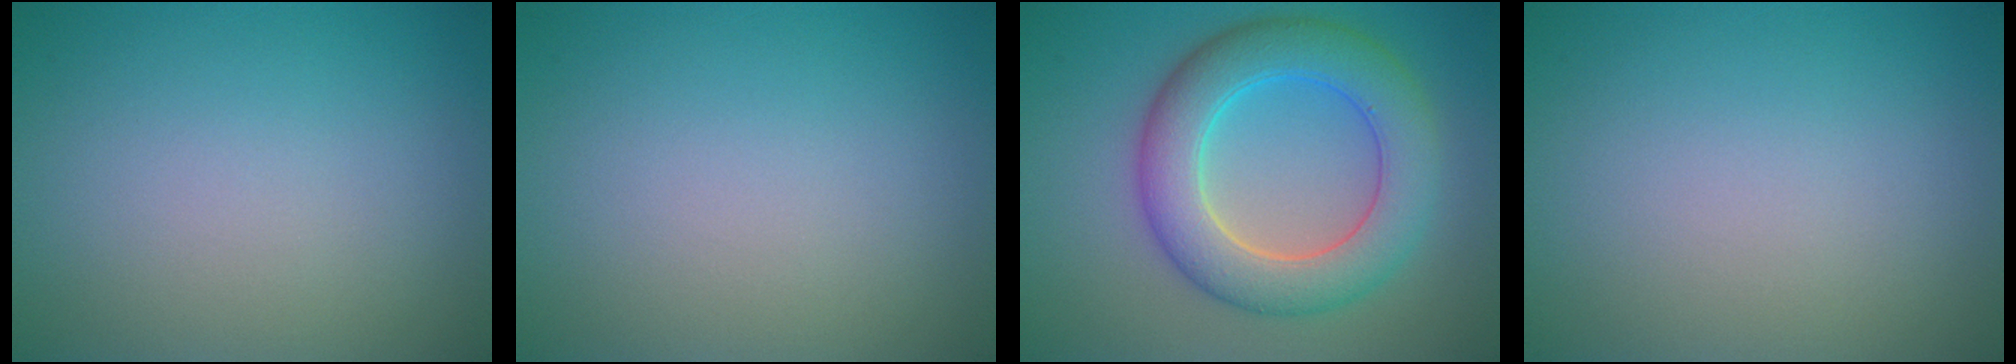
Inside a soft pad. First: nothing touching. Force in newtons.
{"total": 0.0}
{"total": 7.4, "press": 7.4, "slide": 0.2}
{"total": 0.0}